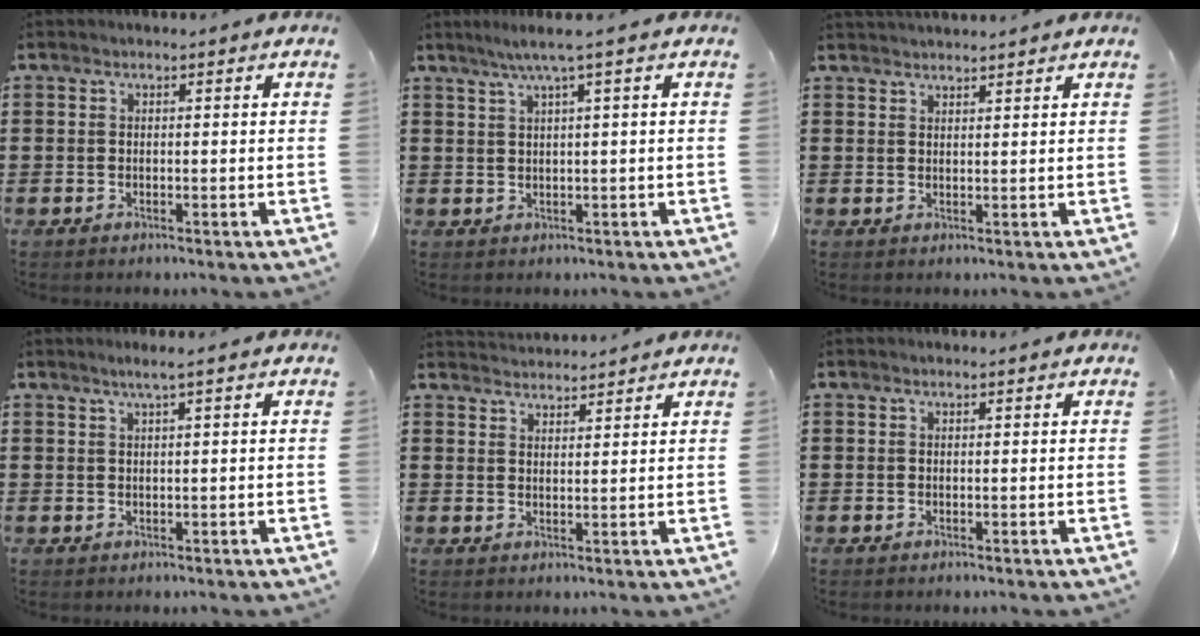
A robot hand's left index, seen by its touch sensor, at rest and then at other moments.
{"total": 3.0, "force": [1.4, -0.3, 2.6], "torque": [-0.052, -0.004, 0.022]}
{"total": 1.7, "force": [1.7, 0.0, 0.0], "torque": [-0.005, 0.000, 0.035]}
{"total": 1.6, "force": [0.8, -0.2, 1.4], "torque": [-0.026, -0.002, 0.013]}
{"total": 2.7, "force": [2.6, -0.1, -0.3], "torque": [-0.001, -0.008, 0.051]}
{"total": 0.0}